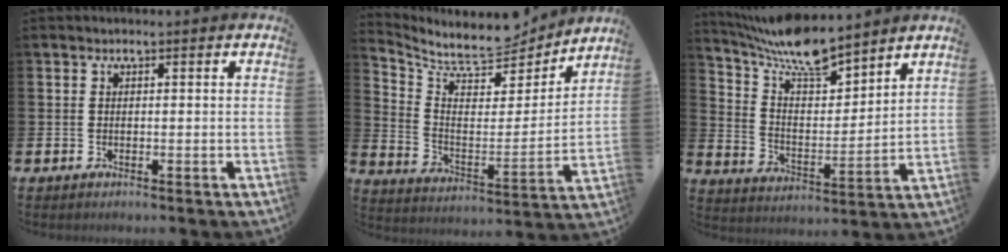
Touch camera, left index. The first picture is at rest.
{"total": 8.4, "force": [7.9, 2.2, 2.0], "torque": [-0.077, -0.066, 0.135]}
{"total": 9.8, "force": [8.9, 1.8, 3.6], "torque": [-0.110, -0.052, 0.162]}